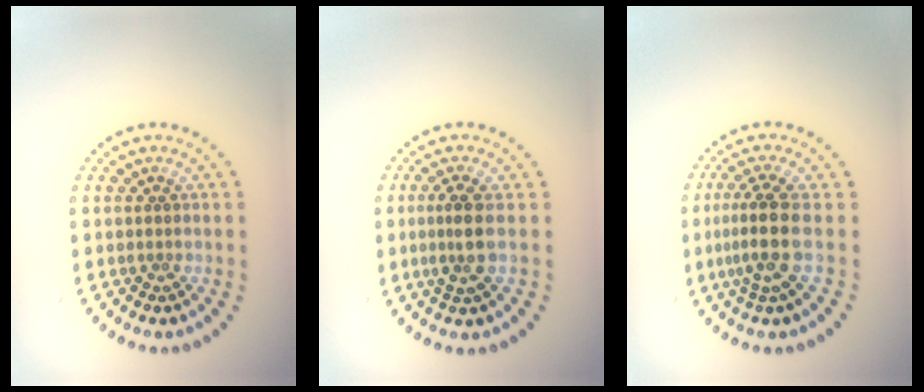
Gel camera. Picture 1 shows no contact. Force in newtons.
{"total": 2.5, "press": 2.2, "slide": 1.2}
{"total": 3.4, "press": 2.6, "slide": 2.2}